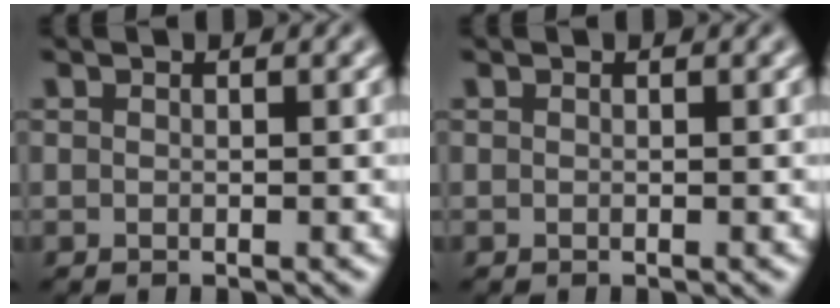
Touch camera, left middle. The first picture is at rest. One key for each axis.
{"total": 0.0}